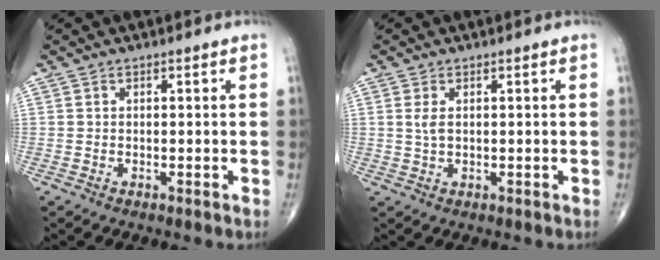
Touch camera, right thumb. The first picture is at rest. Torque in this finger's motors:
{"motor_torque": [-0.66, 0.09, 0.16, 0.41, 0.06]}